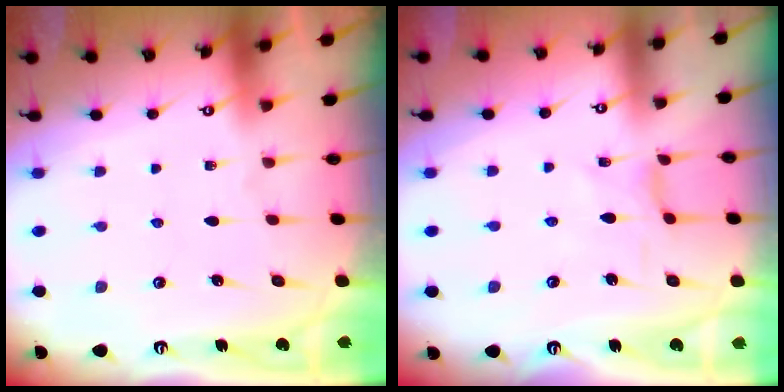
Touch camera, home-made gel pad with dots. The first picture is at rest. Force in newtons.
{"total": 2.1, "press": 2.1, "slide": 0.1}